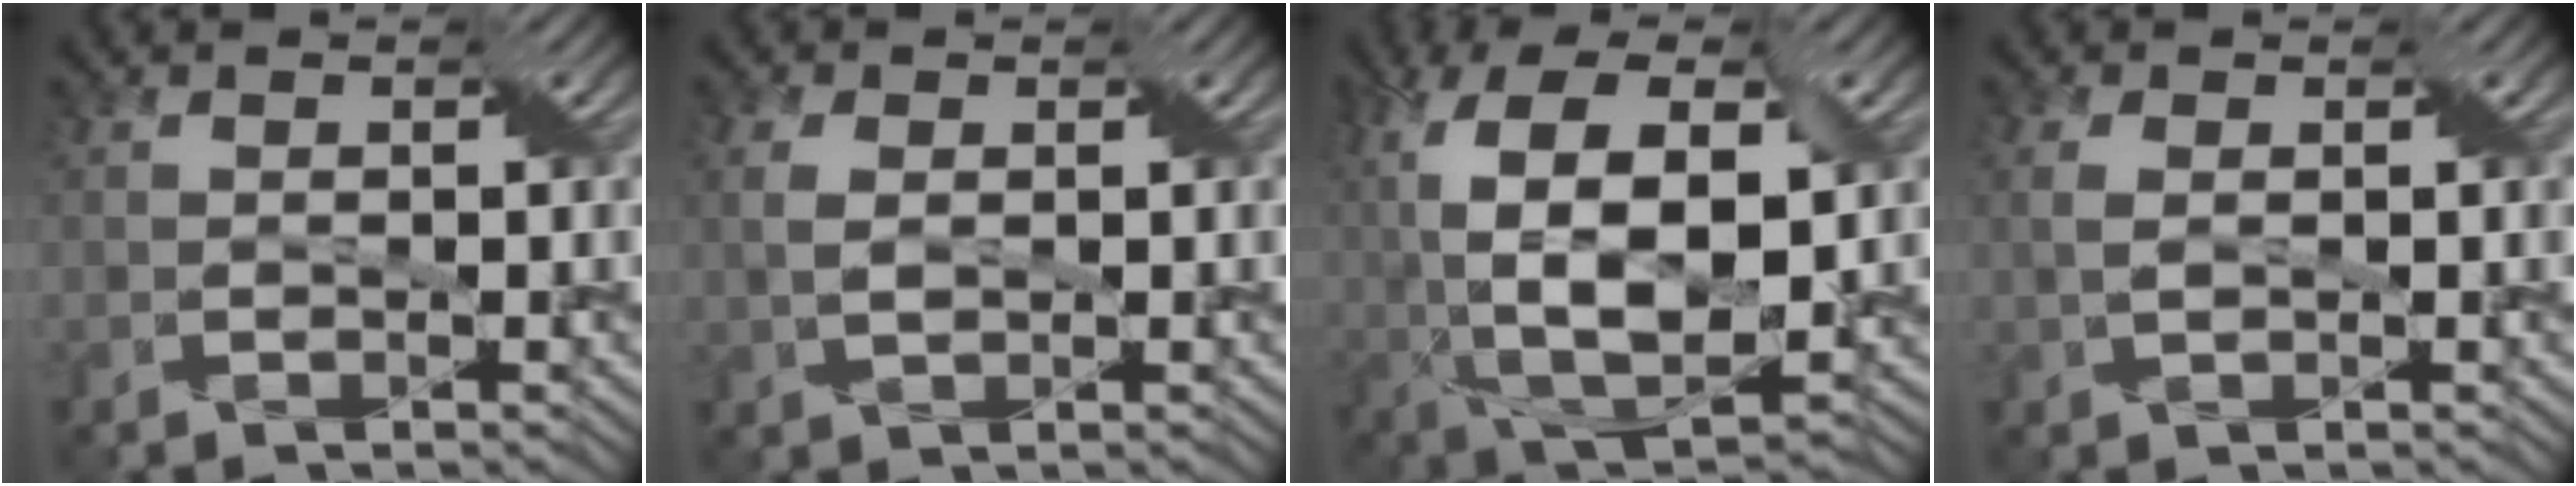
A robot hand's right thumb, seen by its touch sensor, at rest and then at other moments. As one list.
[{"total": 2.8, "force": [0.5, 1.8, 2.1], "torque": [-0.056, 0.002, 0.012]}, {"total": 15.8, "force": [1.7, 8.5, 13.2], "torque": [-0.274, -0.005, 0.039]}, {"total": 2.0, "force": [0.3, 1.1, 1.6], "torque": [-0.039, 0.001, 0.009]}]